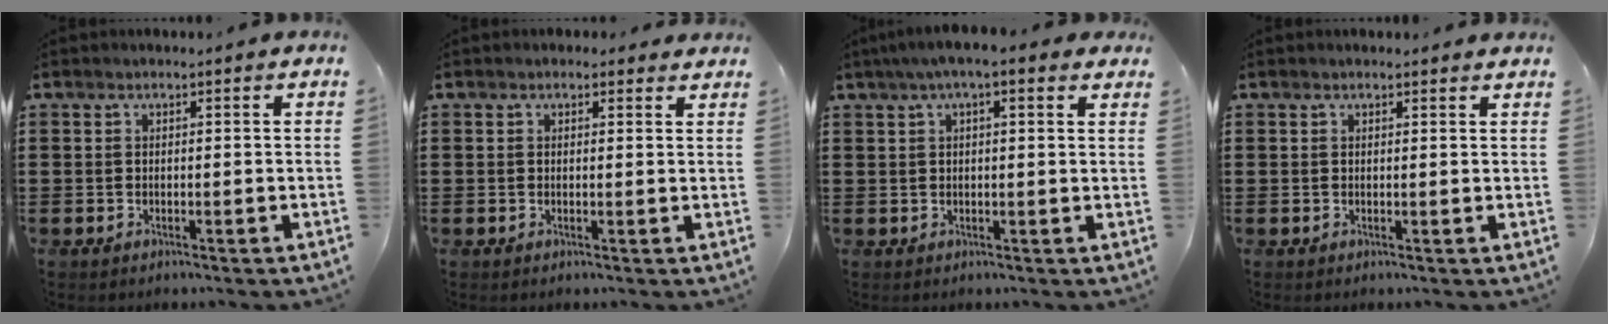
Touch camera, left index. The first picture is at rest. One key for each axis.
{"total": 1.2, "fx": 1.0, "fy": 0.5, "fz": 0.2, "tx": -0.006, "ty": 0.005, "tz": 0.019}
{"total": 4.4, "fx": 2.8, "fy": 0.6, "fz": 3.3, "tx": -0.069, "ty": 0.006, "tz": 0.049}
{"total": 0.9, "fx": 0.9, "fy": 0.1, "fz": 0.3, "tx": -0.007, "ty": 0.000, "tz": 0.017}